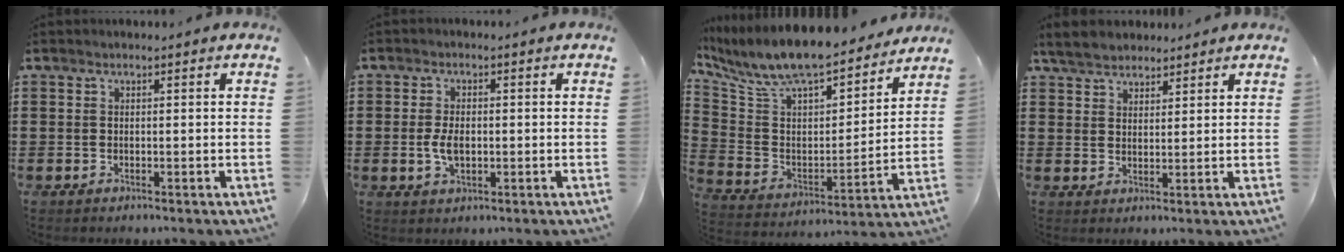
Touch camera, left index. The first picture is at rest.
{"total": 3.8, "force": [-0.3, 2.0, 3.3], "torque": [-0.076, -0.001, -0.010]}
{"total": 9.2, "force": [8.4, 1.6, 3.3], "torque": [-0.106, -0.068, 0.143]}
{"total": 4.1, "force": [3.6, 1.7, 0.9], "torque": [-0.031, 0.001, 0.068]}